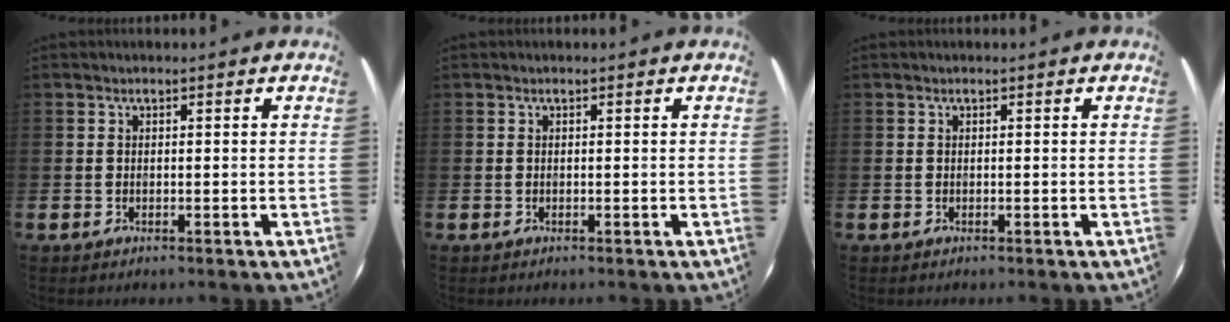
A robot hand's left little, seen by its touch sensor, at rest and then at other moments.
{"total": 0.0}
{"total": 0.0}